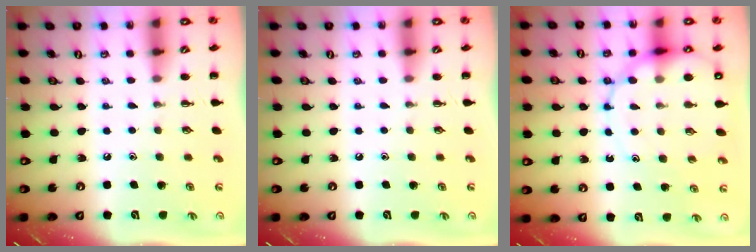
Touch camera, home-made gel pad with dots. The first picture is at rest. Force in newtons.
{"total": 0.0}
{"total": 13.4, "press": 13.0, "slide": 3.1}